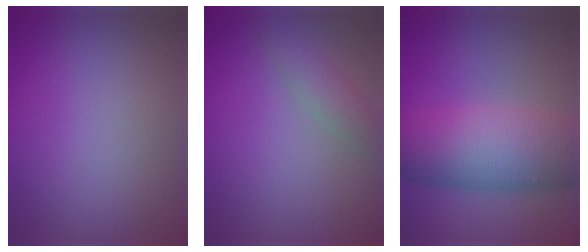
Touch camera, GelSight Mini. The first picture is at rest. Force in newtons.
{"total": 2.3, "press": 2.3, "slide": 0.0}
{"total": 12.4, "press": 12.4, "slide": 0.4}